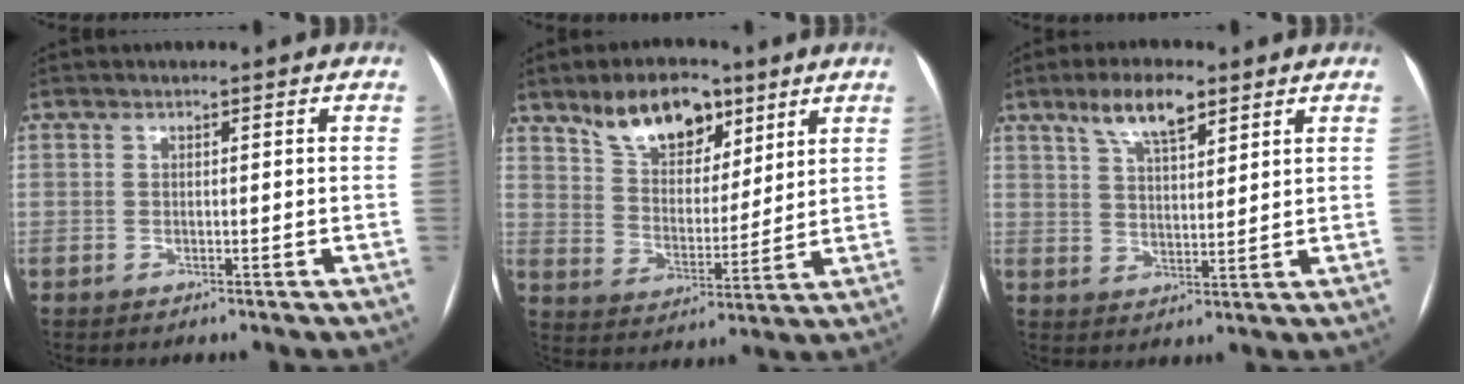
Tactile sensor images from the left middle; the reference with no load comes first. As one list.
[{"total": 11.3, "force": [7.5, 5.6, 6.4], "torque": [-0.112, 0.014, 0.137]}, {"total": 7.5, "force": [4.9, 2.2, 5.2], "torque": [-0.099, 0.010, 0.090]}]